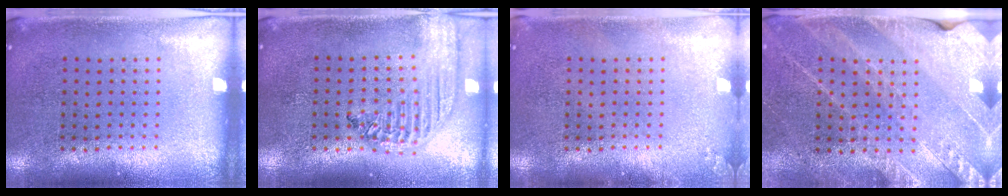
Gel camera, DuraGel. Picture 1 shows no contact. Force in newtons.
{"total": 2.2, "press": 1.9, "slide": 1.1}
{"total": 0.8, "press": 0.8, "slide": 0.1}
{"total": 2.6, "press": 2.5, "slide": 0.4}